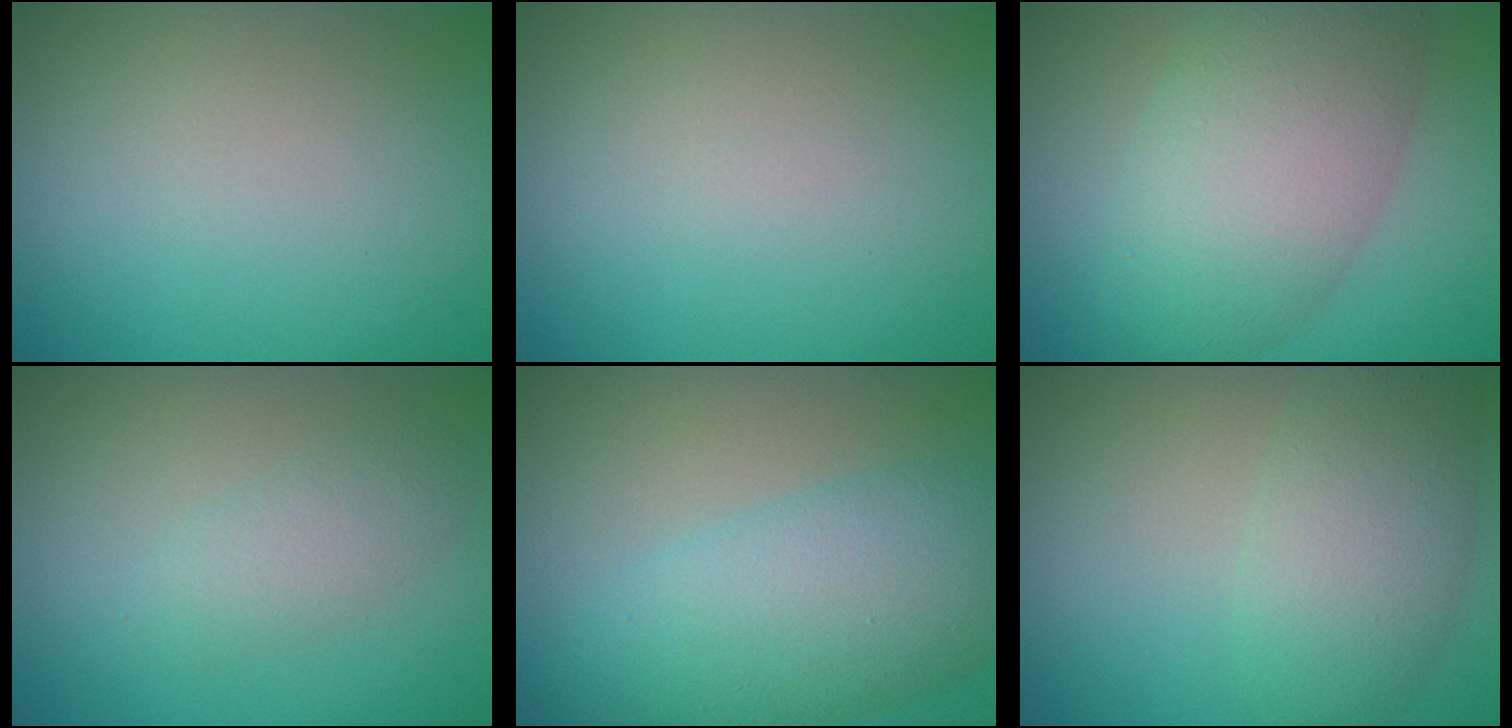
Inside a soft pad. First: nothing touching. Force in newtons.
{"total": 0.0}
{"total": 7.8, "press": 7.8, "slide": 0.4}
{"total": 2.2, "press": 2.2, "slide": 0.0}
{"total": 7.4, "press": 7.4, "slide": 0.3}
{"total": 5.0, "press": 5.0, "slide": 0.0}